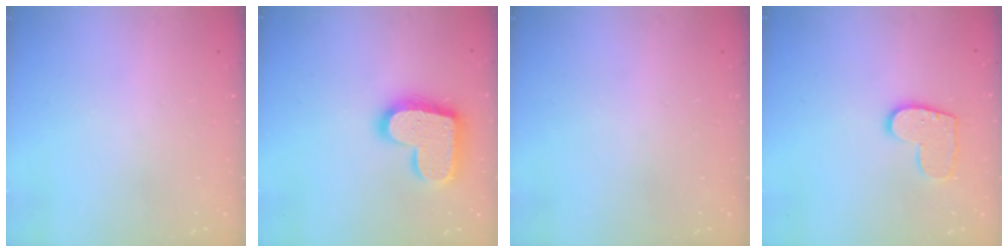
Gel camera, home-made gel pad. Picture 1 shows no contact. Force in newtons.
{"total": 18.1, "press": 18.1, "slide": 1.1}
{"total": 0.0}
{"total": 10.2, "press": 10.1, "slide": 0.5}